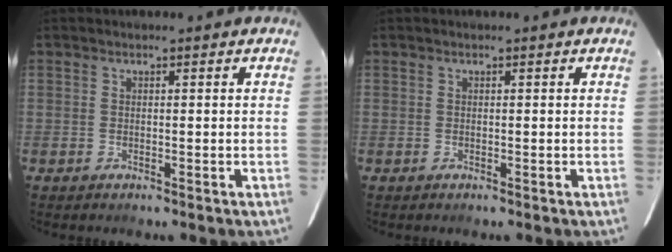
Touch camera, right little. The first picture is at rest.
{"total": 0.0}